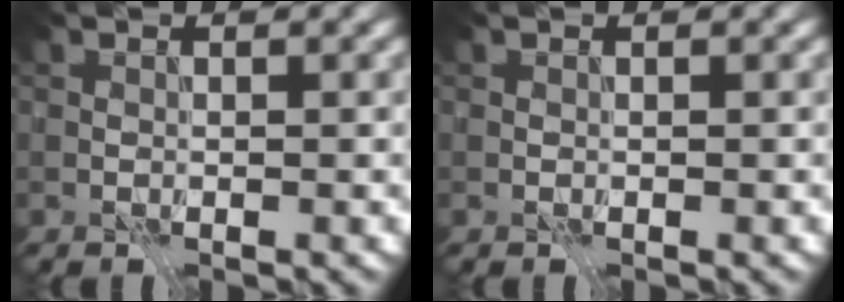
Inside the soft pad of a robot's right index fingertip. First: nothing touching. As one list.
[{"total": 0.0}]